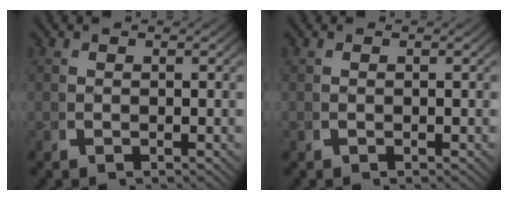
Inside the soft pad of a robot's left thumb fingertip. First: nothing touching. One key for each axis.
{"total": 0.0}